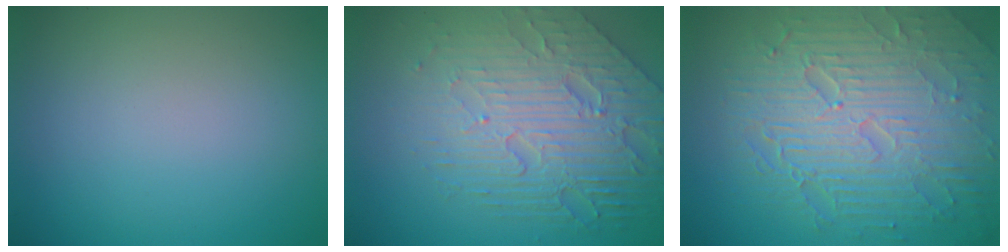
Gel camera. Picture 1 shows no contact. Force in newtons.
{"total": 8.1, "press": 5.5, "slide": 5.9}
{"total": 10.1, "press": 6.5, "slide": 7.7}